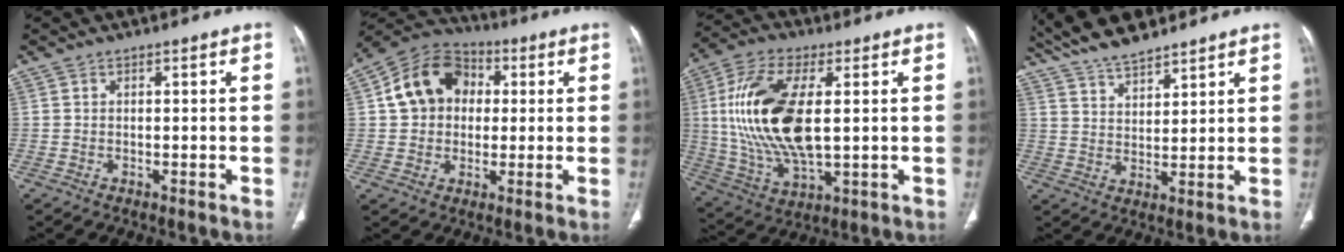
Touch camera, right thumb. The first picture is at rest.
{"total": 13.0, "force": [2.0, 10.7, 7.2], "torque": [-0.103, 0.020, 0.023]}
{"total": 20.1, "force": [2.2, 9.1, 17.7], "torque": [-0.369, -0.009, 0.047]}
{"total": 11.2, "force": [9.8, 2.9, 4.7], "torque": [-0.071, -0.033, 0.181]}